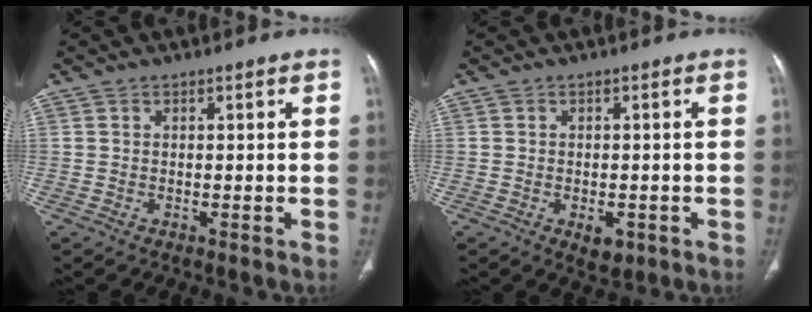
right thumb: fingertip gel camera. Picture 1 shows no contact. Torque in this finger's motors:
{"motor_torque": [0.52, 0.33, 0.11, 0.04, 0.02]}